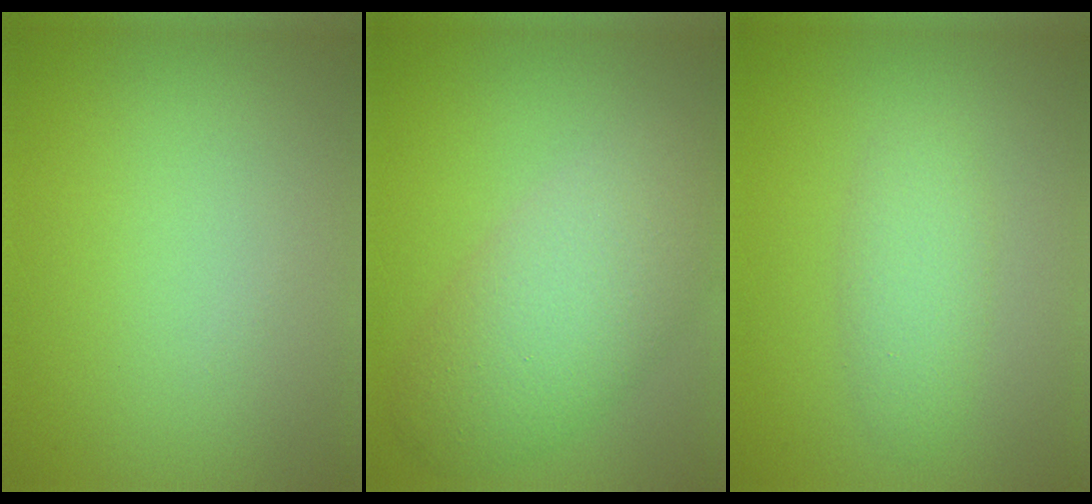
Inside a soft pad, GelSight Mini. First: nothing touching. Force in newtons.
{"total": 6.9, "press": 6.9, "slide": 0.6}
{"total": 2.4, "press": 2.4, "slide": 0.0}